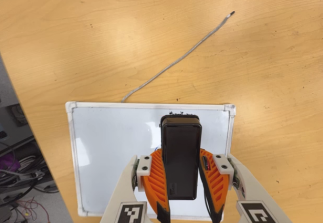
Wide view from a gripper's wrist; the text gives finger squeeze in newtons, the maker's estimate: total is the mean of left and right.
{"total": 7.5, "left": 5.8, "right": 9.2}